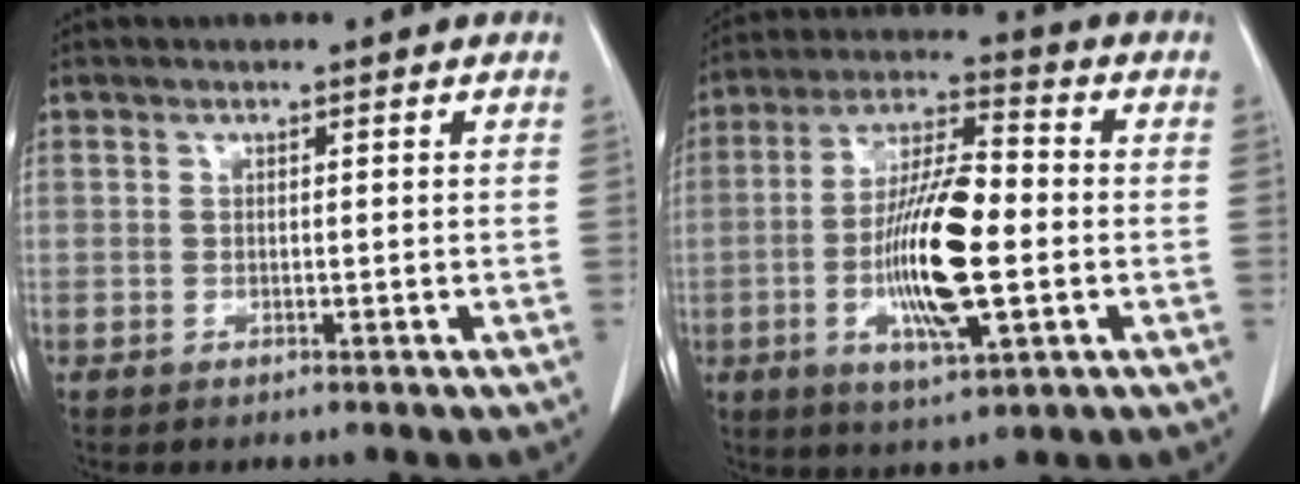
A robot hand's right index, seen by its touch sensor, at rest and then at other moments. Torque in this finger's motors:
{"motor_torque": [2.14, 0.00, 0.46, 0.18]}